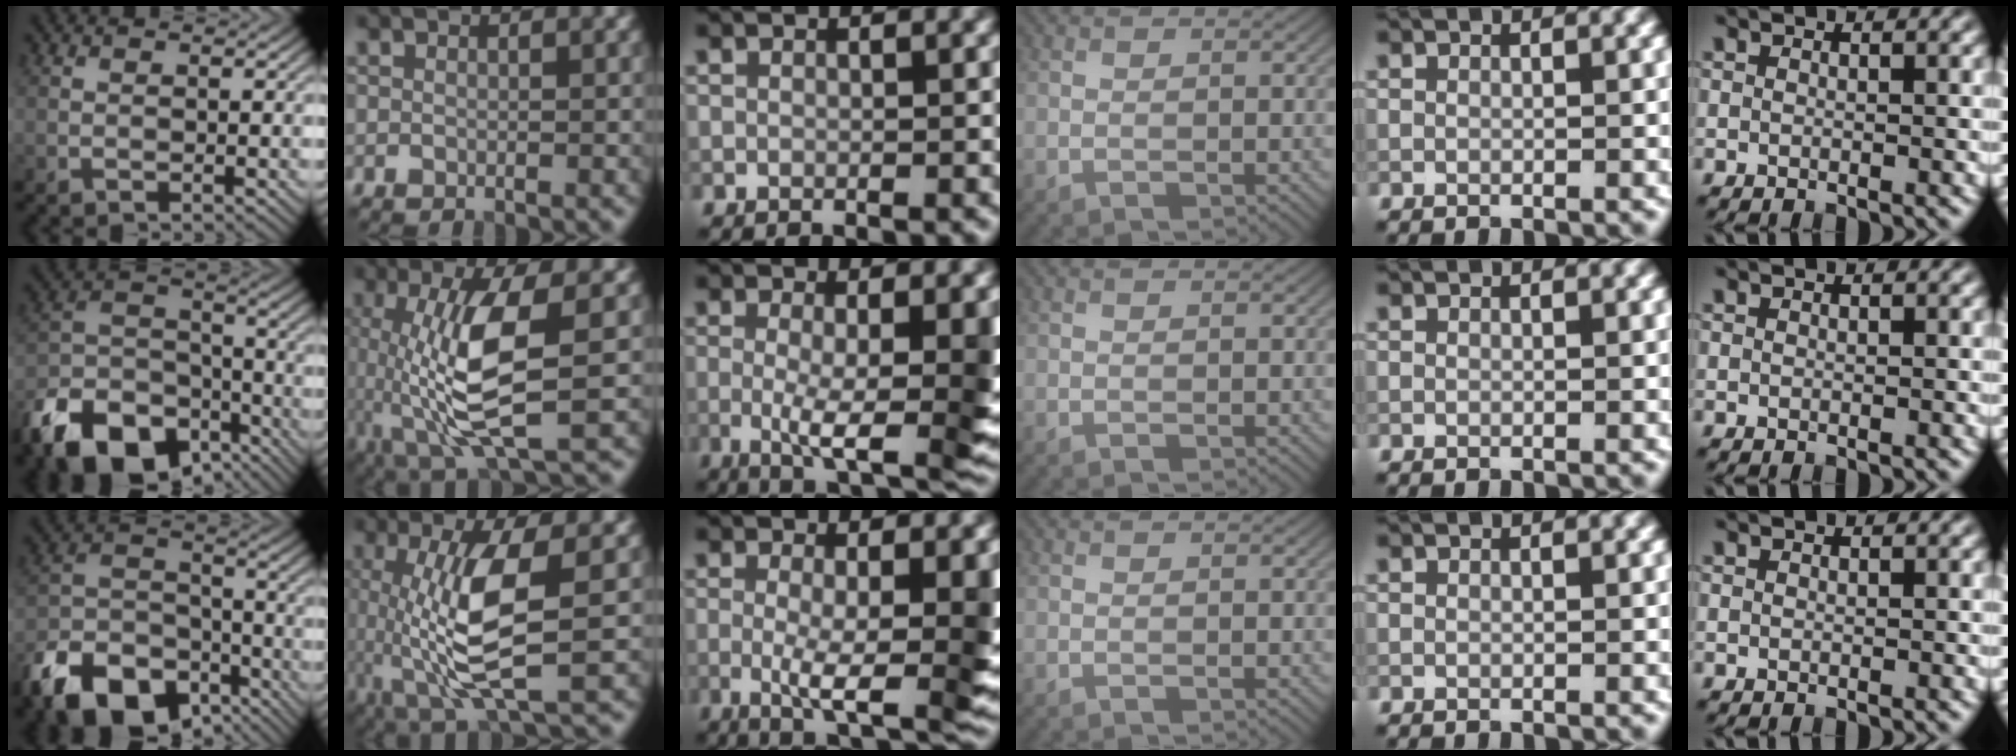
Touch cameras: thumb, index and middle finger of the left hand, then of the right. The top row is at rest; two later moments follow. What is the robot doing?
{"motion": "lift_and_place", "object": "calculator"}